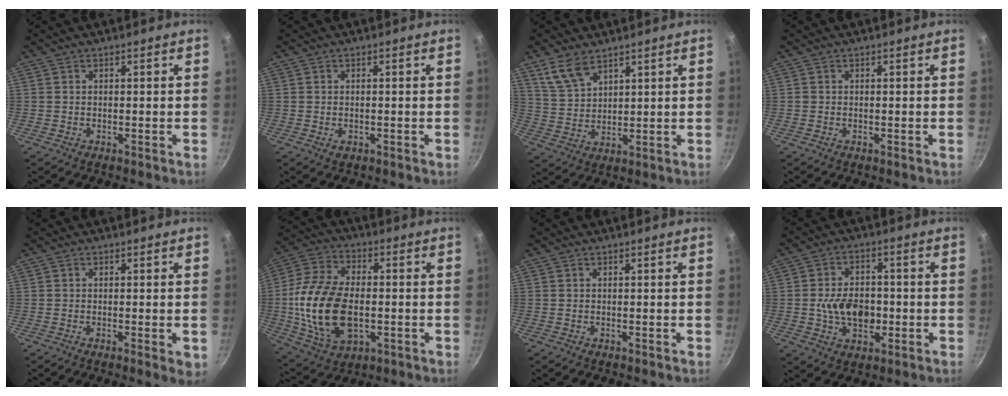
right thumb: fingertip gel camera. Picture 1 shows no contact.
{"total": 0.8, "force": [-0.3, 0.6, 0.5], "torque": [-0.009, 0.000, -0.003]}
{"total": 6.8, "force": [4.9, 3.3, 3.5], "torque": [-0.059, -0.018, 0.107]}
{"total": 0.0}
{"total": 2.8, "force": [-0.7, 0.6, 2.6], "torque": [-0.039, -0.009, -0.012]}
{"total": 19.4, "force": [-1.9, 11.7, 15.4], "torque": [-0.298, 0.015, -0.032]}
{"total": 0.0}
{"total": 9.4, "force": [-1.4, 6.4, 6.7], "torque": [-0.090, 0.011, -0.023]}